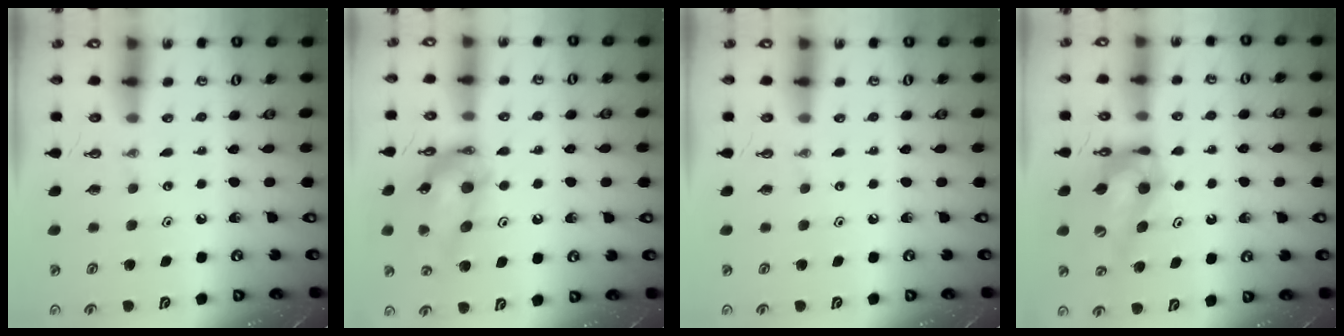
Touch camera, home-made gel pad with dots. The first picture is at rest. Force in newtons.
{"total": 15.6, "press": 15.5, "slide": 1.2}
{"total": 0.0}
{"total": 11.6, "press": 11.6, "slide": 1.0}